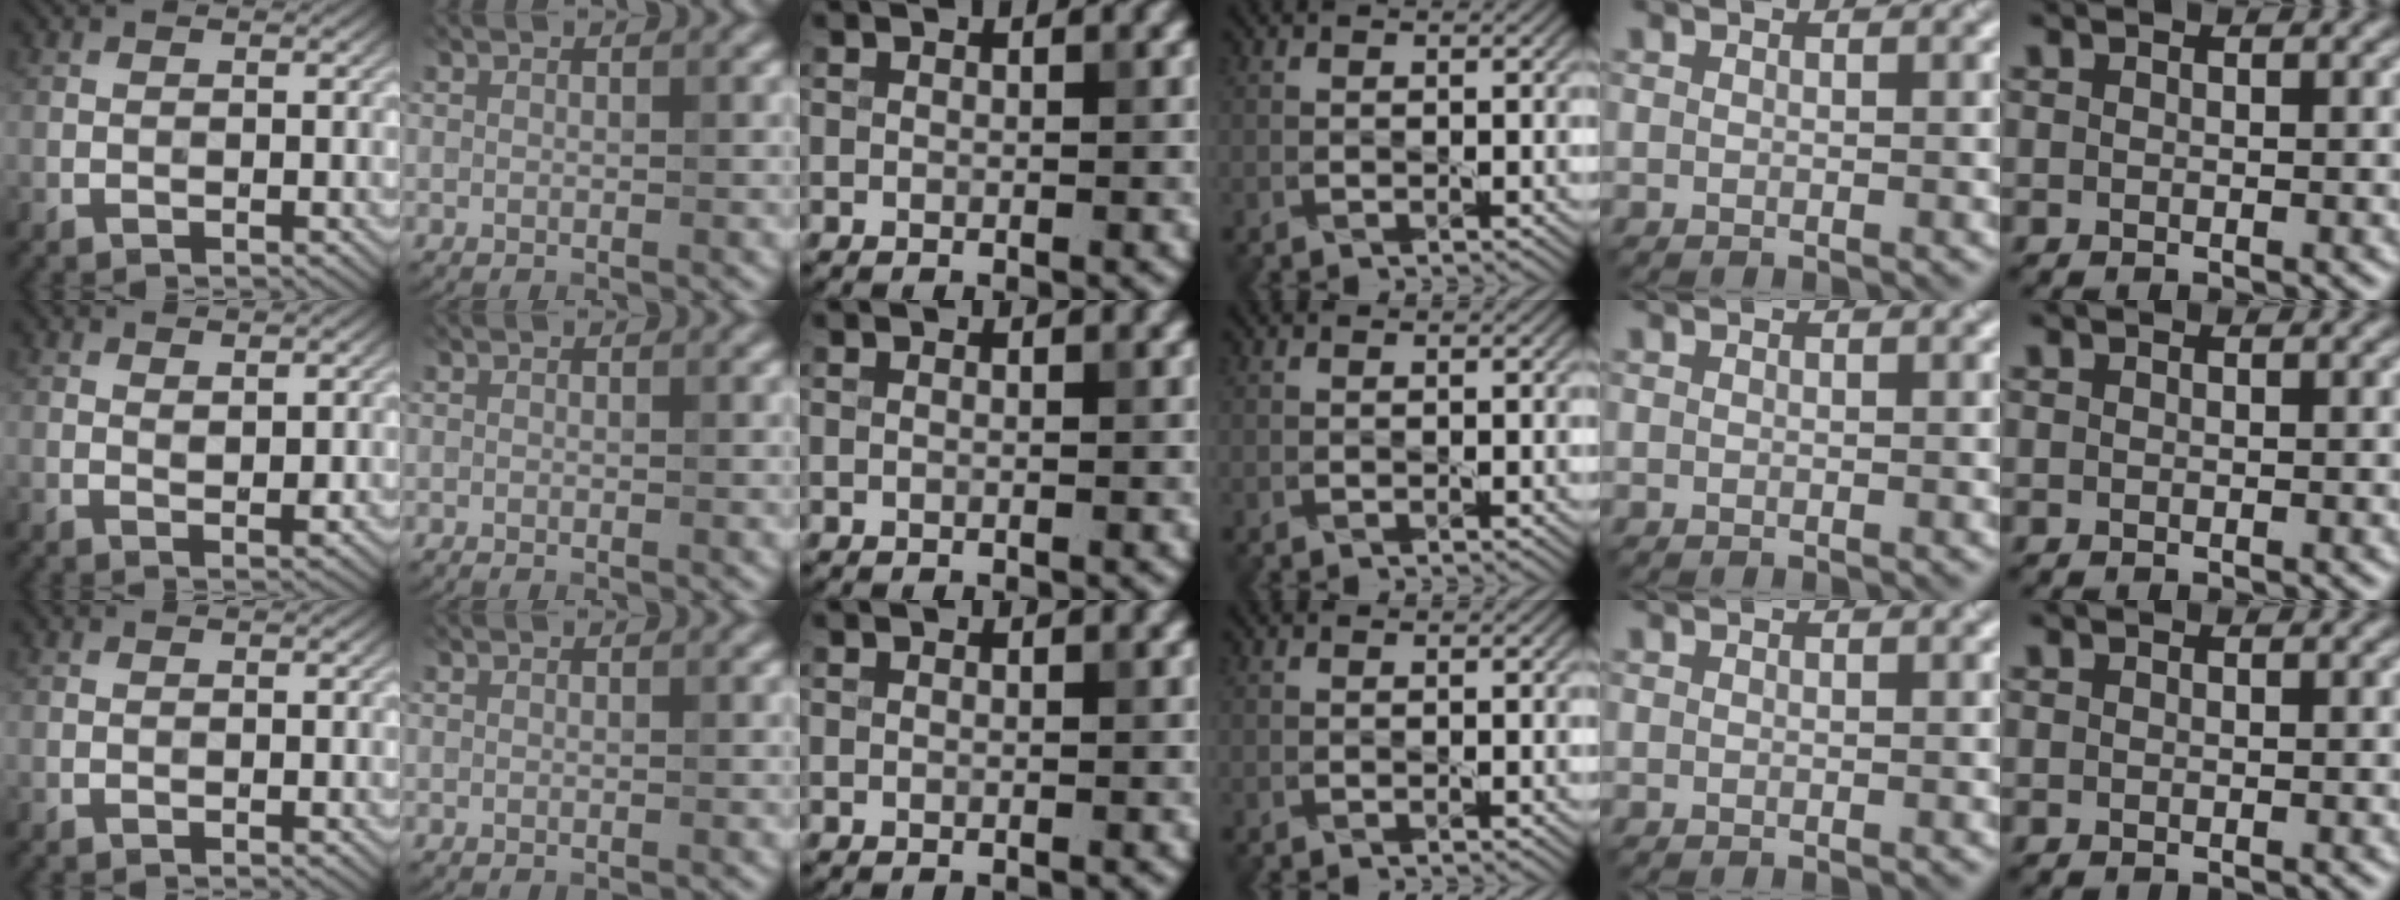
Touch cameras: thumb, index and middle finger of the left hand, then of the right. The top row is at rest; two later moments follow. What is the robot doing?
{"motion": "squeeze", "object": "sponge"}